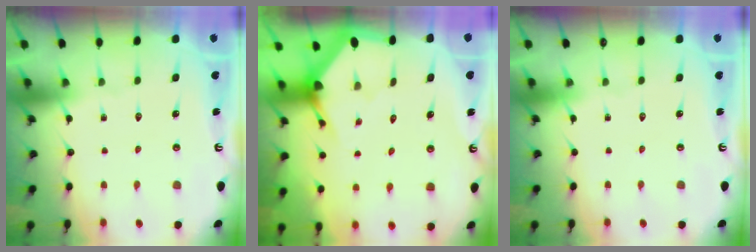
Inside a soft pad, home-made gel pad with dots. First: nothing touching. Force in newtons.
{"total": 3.0, "press": 3.0, "slide": 0.2}
{"total": 0.0}